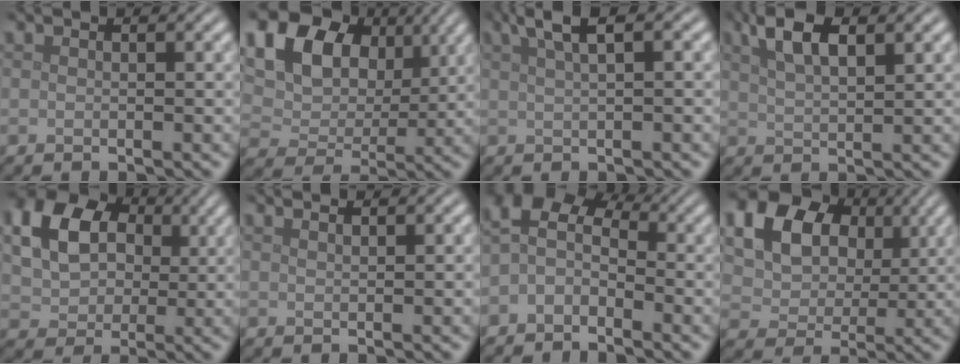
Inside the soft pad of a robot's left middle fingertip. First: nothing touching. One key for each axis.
{"total": 15.5, "fx": 7.2, "fy": 10.9, "fz": 8.4, "tx": -0.194, "ty": 0.056, "tz": 0.131}
{"total": 3.6, "fx": 2.0, "fy": 1.0, "fz": 2.8, "tx": -0.037, "ty": 0.014, "tz": 0.031}
{"total": 4.5, "fx": 2.6, "fy": 1.6, "fz": 3.4, "tx": -0.066, "ty": 0.009, "tz": 0.045}
{"total": 13.0, "fx": 4.5, "fy": 9.9, "fz": 7.1, "tx": -0.150, "ty": 0.034, "tz": 0.088}
{"total": 1.2, "fx": 1.1, "fy": 0.3, "fz": 0.5, "tx": -0.001, "ty": -0.002, "tz": 0.009}
{"total": 4.1, "fx": -0.9, "fy": 2.8, "fz": 2.9, "tx": -0.056, "ty": 0.011, "tz": -0.033}
{"total": 19.6, "fx": 8.8, "fy": 14.9, "fz": 9.2, "tx": -0.220, "ty": 0.028, "tz": 0.160}